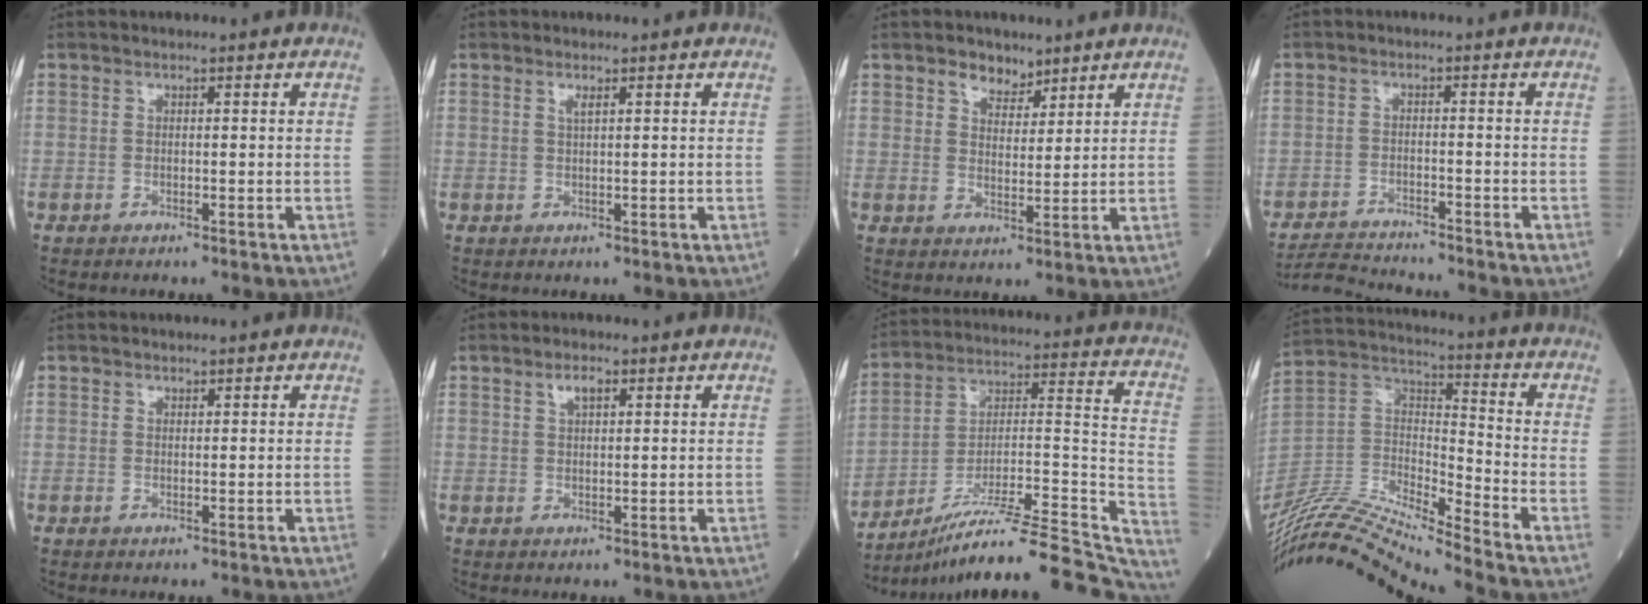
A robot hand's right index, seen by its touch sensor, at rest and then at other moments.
{"total": 1.0, "force": [0.6, 0.0, 0.8], "torque": [-0.019, -0.003, 0.011]}
{"total": 3.7, "force": [2.8, 2.1, 1.2], "torque": [-0.019, 0.001, 0.051]}
{"total": 4.9, "force": [-4.9, -0.7, 0.0], "torque": [-0.005, -0.016, -0.089]}
{"total": 0.0}
{"total": 2.0, "force": [1.1, 0.6, 1.6], "torque": [-0.031, 0.002, 0.021]}
{"total": 28.5, "force": [-25.3, 1.0, 13.0], "torque": [-0.132, 0.003, -0.375]}
{"total": 18.7, "force": [-17.1, -1.4, 7.4], "torque": [-0.150, 0.019, -0.320]}